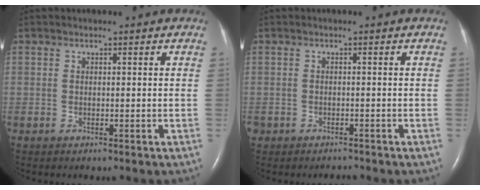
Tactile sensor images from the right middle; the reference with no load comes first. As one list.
[{"total": 1.6, "force": [-1.4, 0.8, 0.1], "torque": [-0.009, -0.003, -0.021]}]